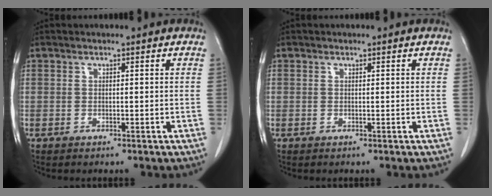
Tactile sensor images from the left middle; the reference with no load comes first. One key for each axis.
{"total": 0.0}